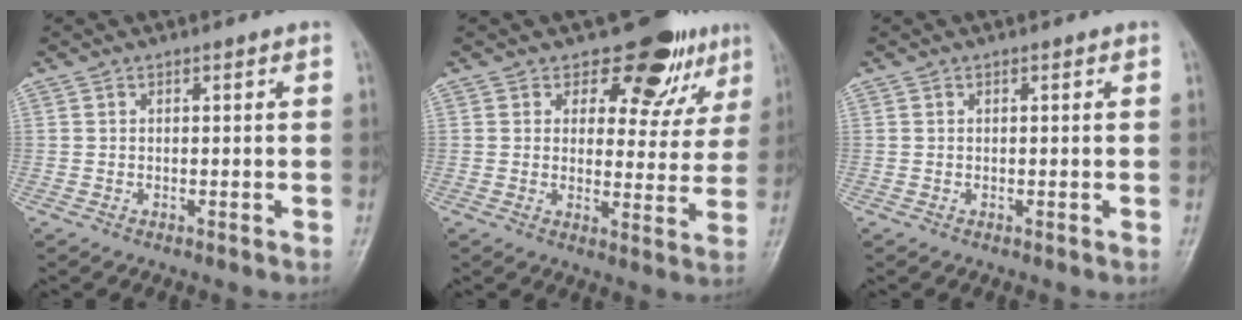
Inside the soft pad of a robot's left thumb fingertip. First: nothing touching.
{"total": 10.8, "force": [7.8, 6.3, 4.1], "torque": [-0.002, -0.049, 0.089]}
{"total": 0.0}